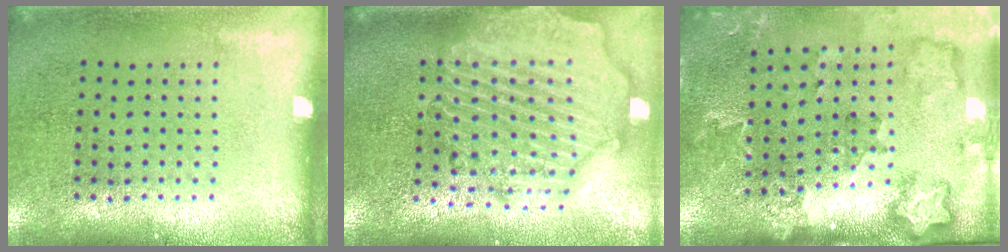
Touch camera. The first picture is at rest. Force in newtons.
{"total": 3.1, "press": 2.7, "slide": 1.5}
{"total": 2.0, "press": 1.9, "slide": 0.4}